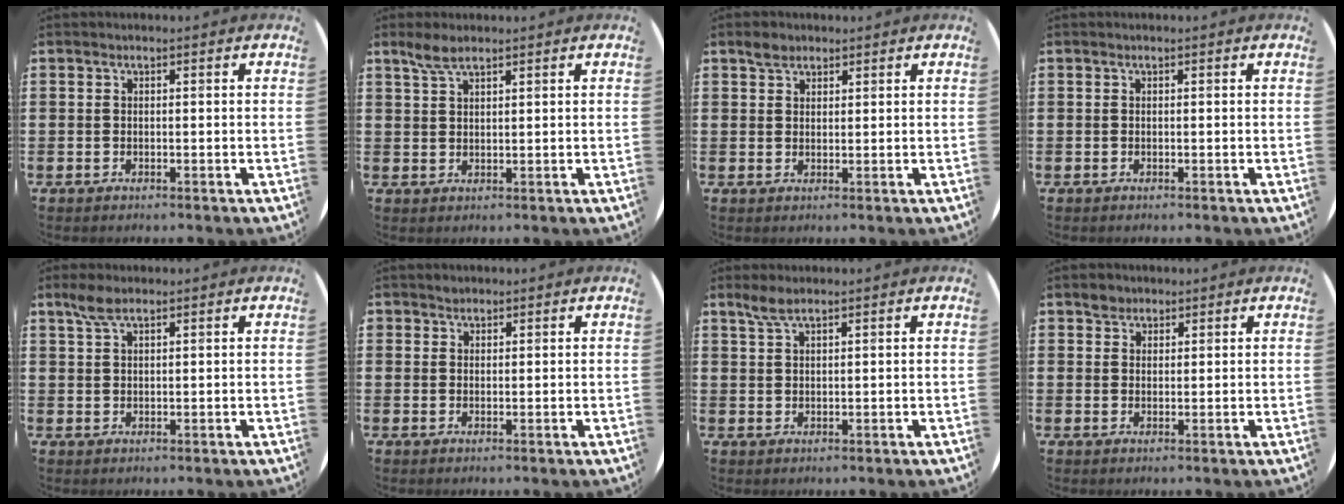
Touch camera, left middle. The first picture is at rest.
{"total": 2.9, "force": [2.3, 0.8, 1.6], "torque": [-0.035, 0.005, 0.042]}
{"total": 2.0, "force": [1.7, 1.1, 0.3], "torque": [0.001, 0.002, 0.031]}
{"total": 0.0}
{"total": 2.9, "force": [2.1, 1.0, 1.7], "torque": [-0.038, 0.006, 0.038]}
{"total": 1.2, "force": [1.1, 0.6, -0.1], "torque": [0.002, 0.003, 0.021]}
{"total": 2.5, "force": [2.0, 0.5, 1.5], "torque": [-0.032, 0.004, 0.036]}
{"total": 2.0, "force": [1.6, 1.1, 0.0], "torque": [0.006, 0.001, 0.031]}